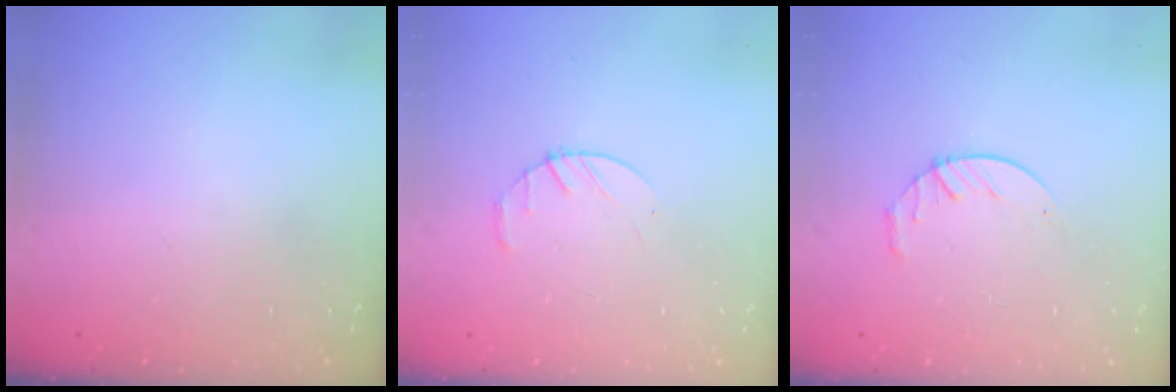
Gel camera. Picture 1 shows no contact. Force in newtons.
{"total": 3.2, "press": 3.2, "slide": 0.5}
{"total": 3.9, "press": 3.9, "slide": 0.5}